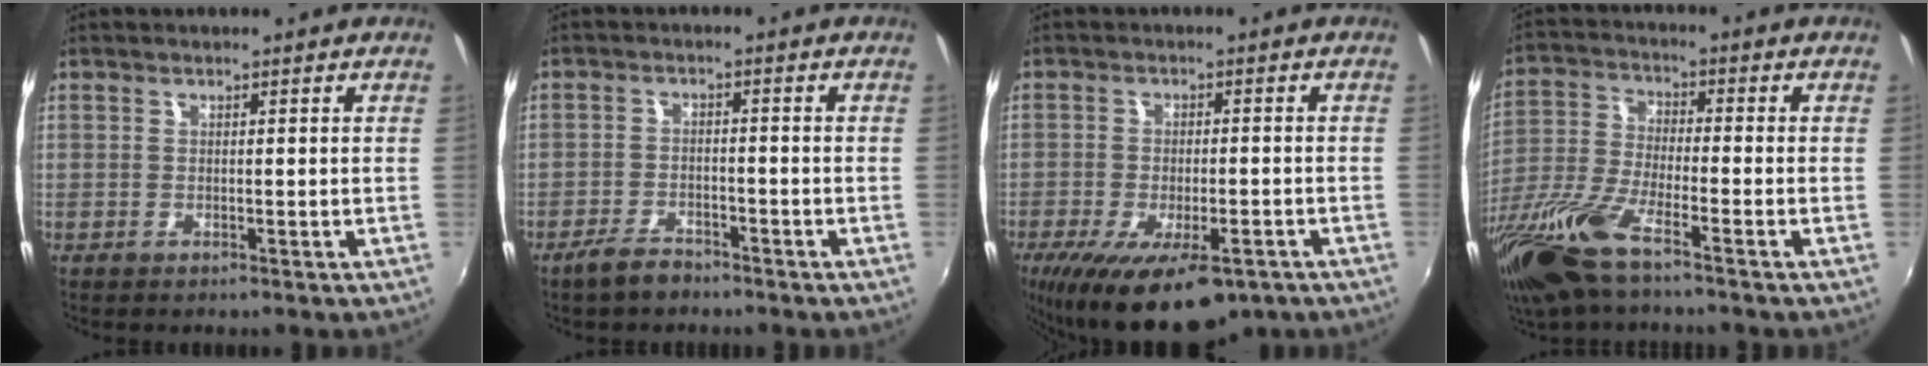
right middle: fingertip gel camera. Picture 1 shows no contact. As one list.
[{"total": 4.3, "force": [-3.6, 1.7, 1.7], "torque": [-0.051, 0.001, -0.063]}, {"total": 16.2, "force": [-10.2, 6.3, 10.9], "torque": [-0.209, -0.044, -0.149]}, {"total": 14.3, "force": [-9.7, 3.1, 10.1], "torque": [-0.226, -0.035, -0.198]}]